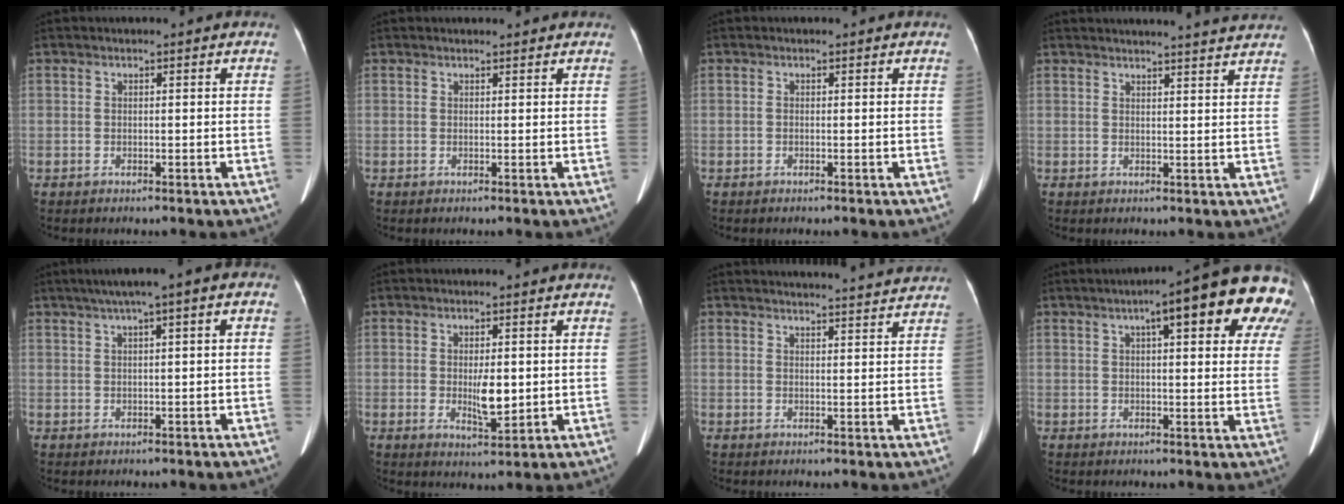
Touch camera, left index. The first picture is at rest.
{"total": 1.8, "force": [1.7, 0.3, 0.4], "torque": [-0.011, 0.011, 0.021]}
{"total": 0.0}
{"total": 11.9, "force": [11.4, -0.5, 3.2], "torque": [-0.043, -0.013, 0.121]}
{"total": 7.0, "force": [2.9, 0.7, 6.3], "torque": [-0.094, 0.033, 0.038]}
{"total": 4.6, "force": [-0.1, 1.6, 4.3], "torque": [-0.075, -0.009, 0.001]}
{"total": 12.4, "force": [12.0, 0.1, 2.7], "torque": [-0.029, -0.004, 0.133]}
{"total": 16.6, "force": [10.2, 3.0, 12.8], "torque": [-0.163, 0.014, 0.108]}